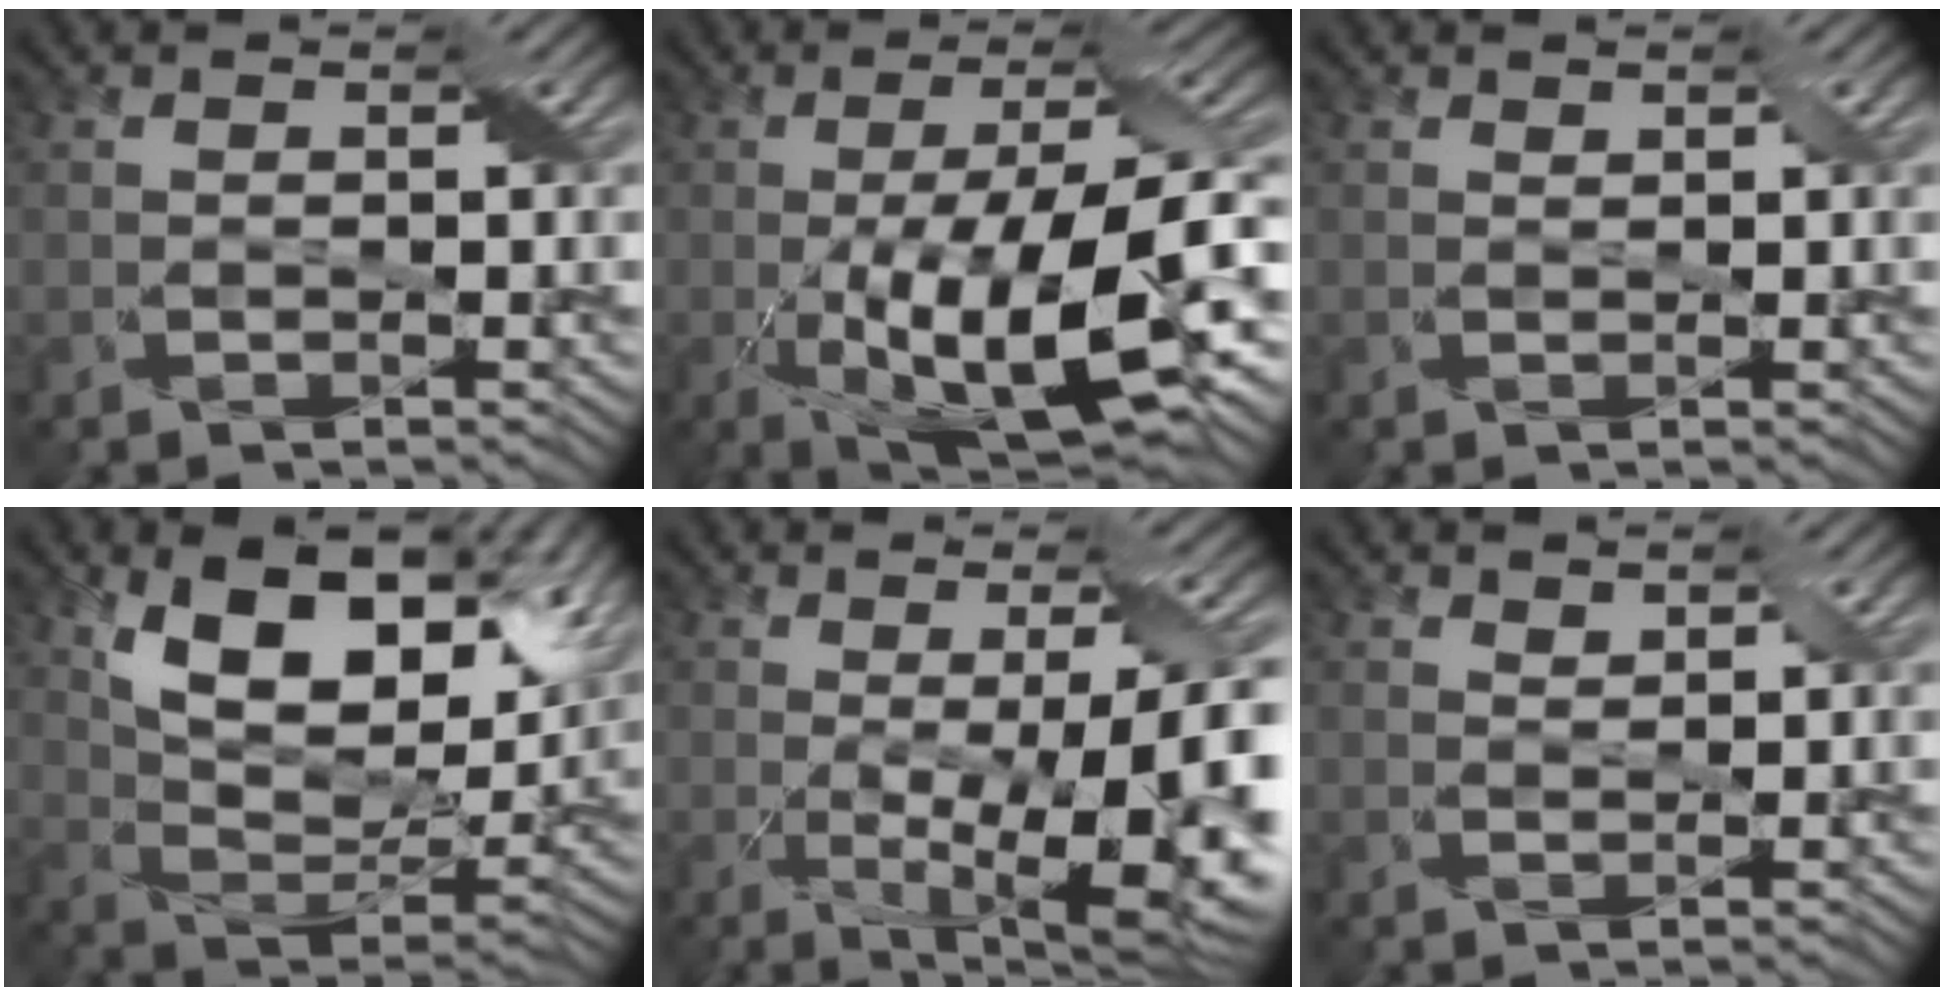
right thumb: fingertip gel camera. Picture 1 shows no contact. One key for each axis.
{"total": 16.6, "fx": -3.9, "fy": 5.3, "fz": 15.2, "tx": -0.246, "ty": -0.012, "tz": -0.063}
{"total": 0.5, "fx": 0.5, "fy": 0.1, "fz": -0.1, "tx": 0.001, "ty": -0.001, "tz": 0.006}
{"total": 15.0, "fx": 8.0, "fy": 7.3, "fz": 10.4, "tx": -0.182, "ty": -0.009, "tz": 0.135}
{"total": 15.4, "fx": -2.4, "fy": 4.6, "fz": 14.5, "tx": -0.203, "ty": -0.030, "tz": -0.015}
{"total": 1.1, "fx": 1.0, "fy": 0.0, "fz": -0.3, "tx": 0.004, "ty": -0.003, "tz": 0.019}